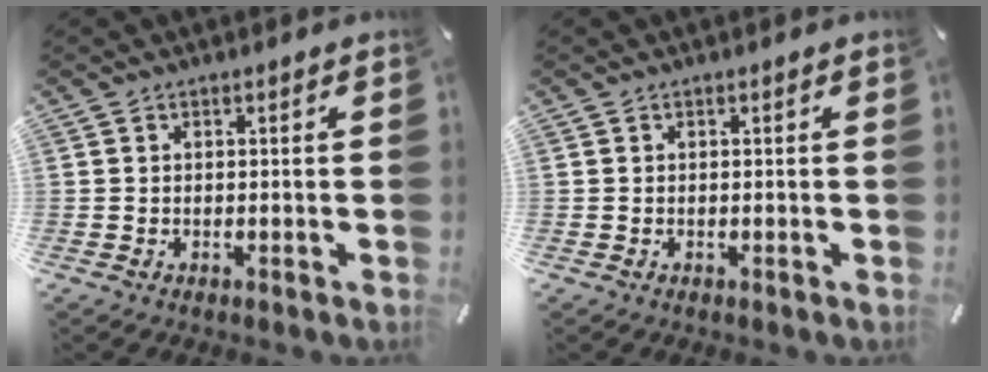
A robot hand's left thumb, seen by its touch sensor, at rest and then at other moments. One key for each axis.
{"total": 0.0}